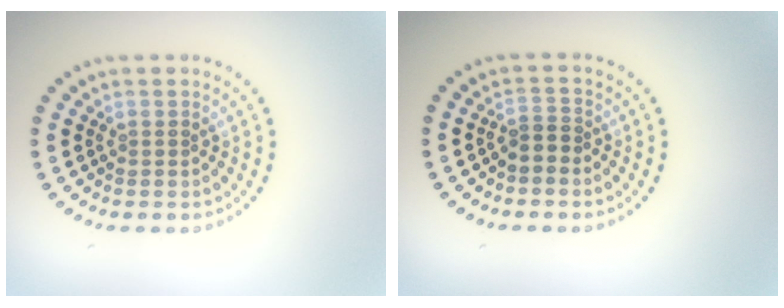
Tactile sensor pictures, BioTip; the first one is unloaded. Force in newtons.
{"total": 1.3, "press": 0.9, "slide": 0.9}